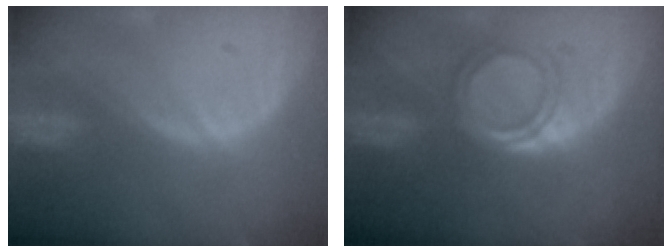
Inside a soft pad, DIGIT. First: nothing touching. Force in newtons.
{"total": 4.2, "press": 4.2, "slide": 0.3}